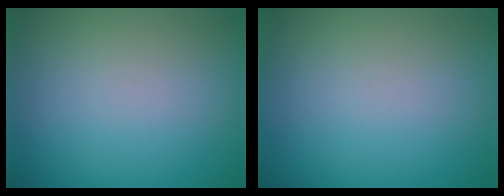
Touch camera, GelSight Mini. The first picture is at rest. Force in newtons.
{"total": 0.0}